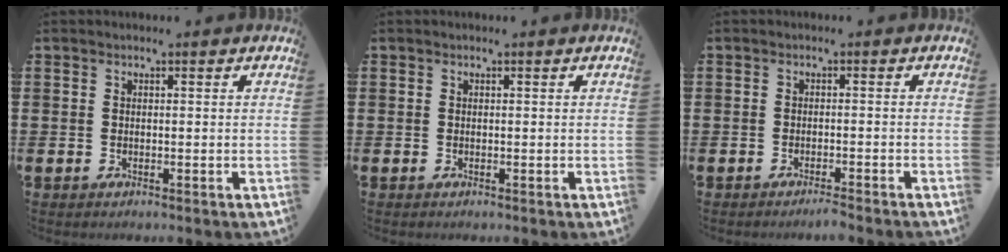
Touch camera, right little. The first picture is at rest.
{"total": 0.0}
{"total": 1.3, "force": [-1.2, -0.2, 0.4], "torque": [-0.005, 0.000, -0.023]}